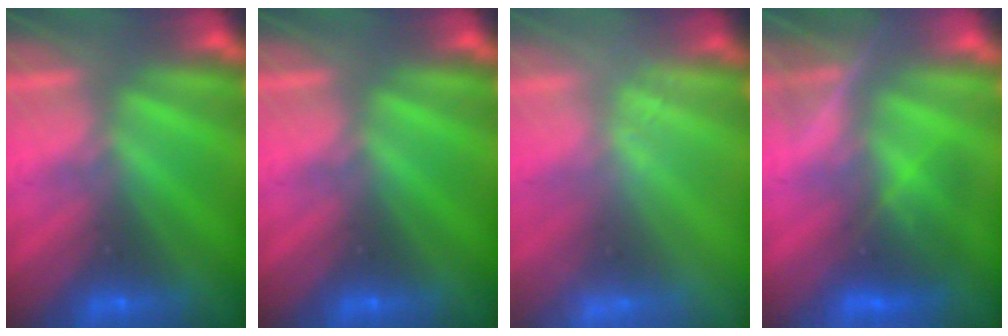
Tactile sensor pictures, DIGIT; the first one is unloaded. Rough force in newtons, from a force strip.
{"total": 0.0}
{"total": 2.4}
{"total": 4.4}